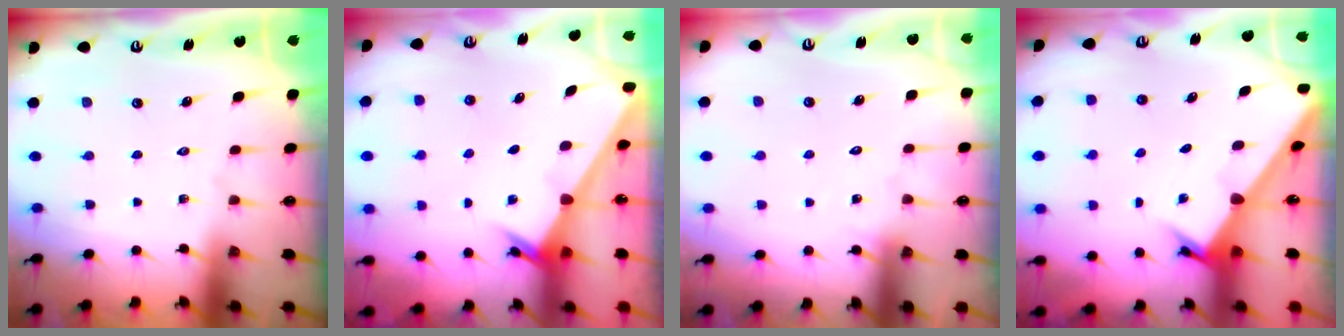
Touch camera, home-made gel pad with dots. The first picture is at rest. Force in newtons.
{"total": 2.3, "press": 2.3, "slide": 0.2}
{"total": 5.4, "press": 5.4, "slide": 0.3}
{"total": 2.6, "press": 2.6, "slide": 0.3}